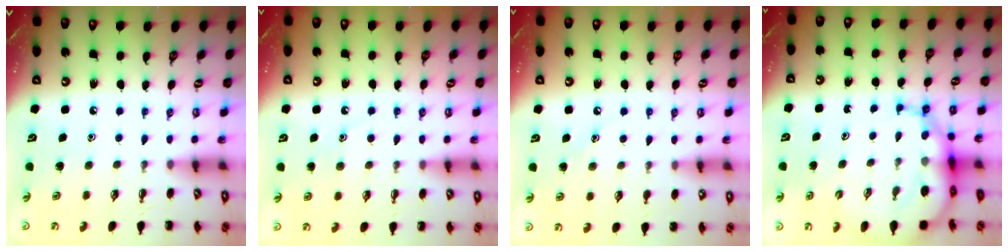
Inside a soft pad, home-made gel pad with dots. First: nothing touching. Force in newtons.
{"total": 6.9, "press": 6.8, "slide": 1.2}
{"total": 6.5, "press": 6.3, "slide": 1.6}
{"total": 11.6, "press": 11.1, "slide": 3.1}